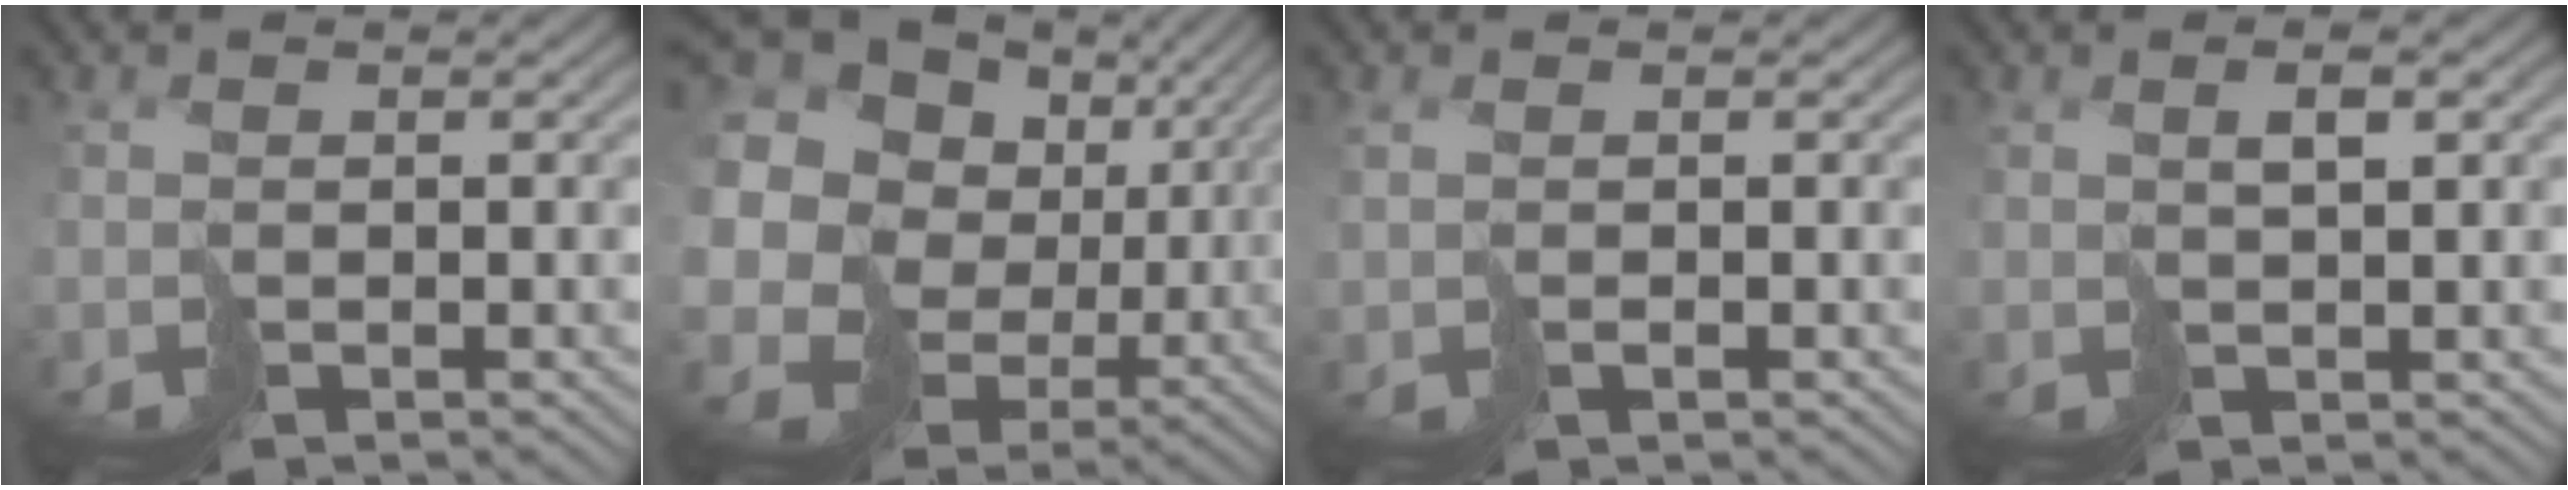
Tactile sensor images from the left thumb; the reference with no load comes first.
{"total": 21.9, "force": [7.2, 18.3, 9.7], "torque": [-0.288, 0.033, 0.126]}
{"total": 0.6, "force": [0.4, 0.1, 0.5], "torque": [-0.012, 0.000, 0.009]}
{"total": 2.2, "force": [1.3, 0.3, 1.7], "torque": [-0.027, 0.007, 0.027]}